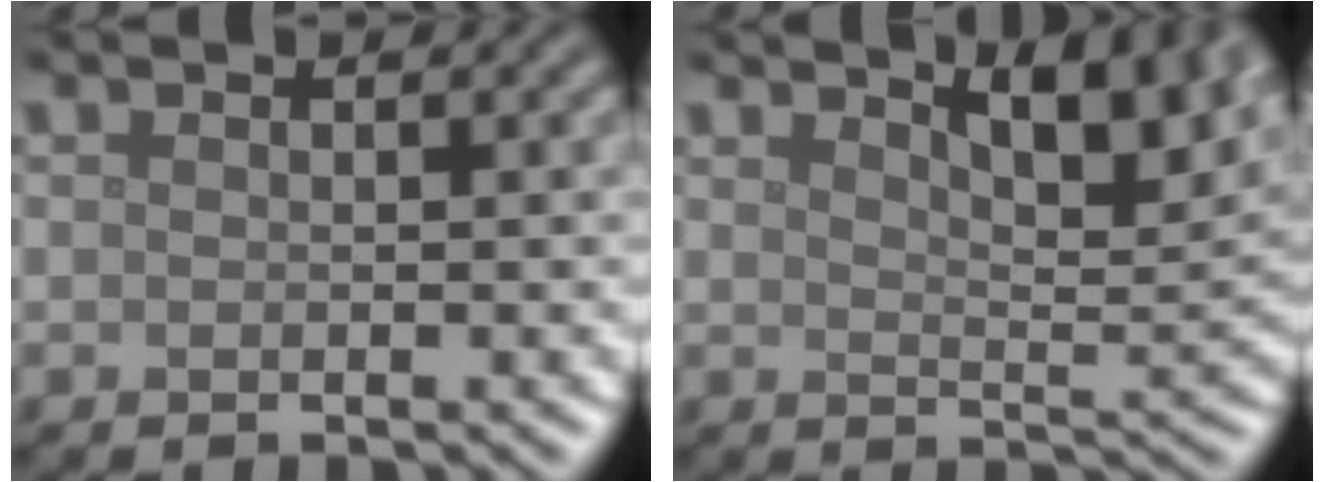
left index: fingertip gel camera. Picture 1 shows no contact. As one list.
[{"total": 5.7, "force": [3.7, 1.5, 4.0], "torque": [-0.053, 0.002, 0.055]}]